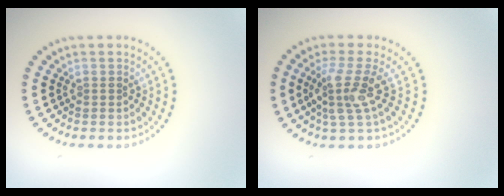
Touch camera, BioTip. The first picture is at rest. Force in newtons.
{"total": 3.3, "press": 2.5, "slide": 2.1}